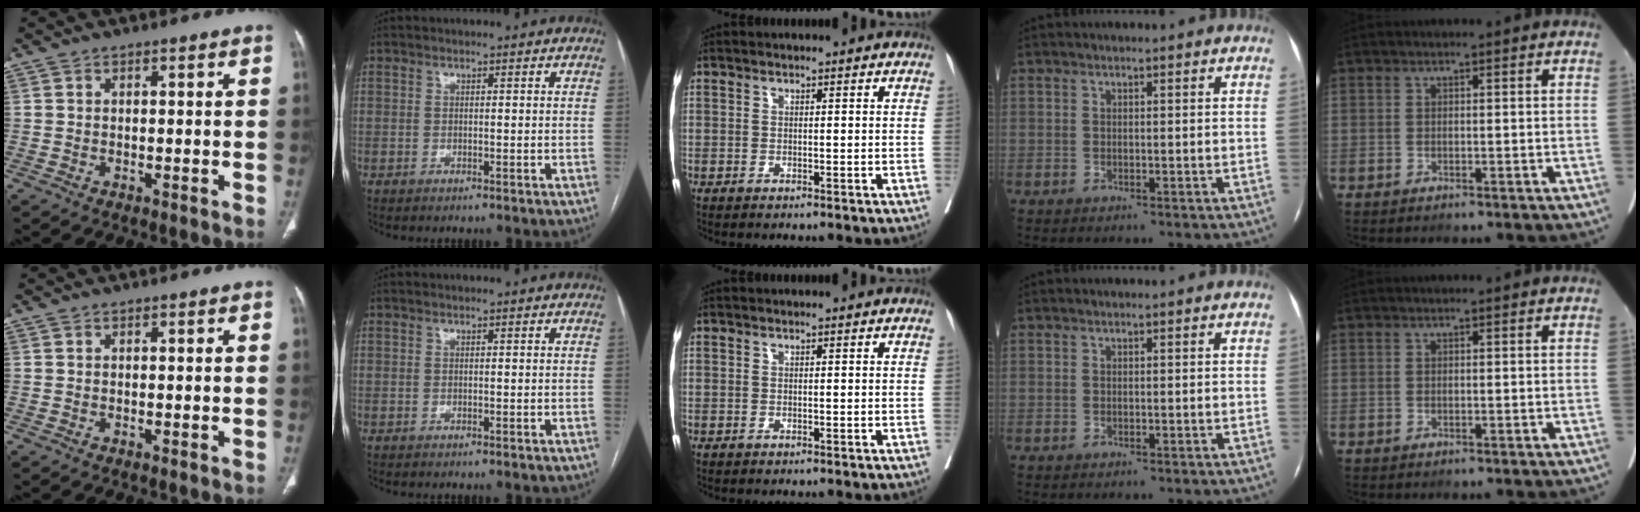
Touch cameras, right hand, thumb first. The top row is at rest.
{}